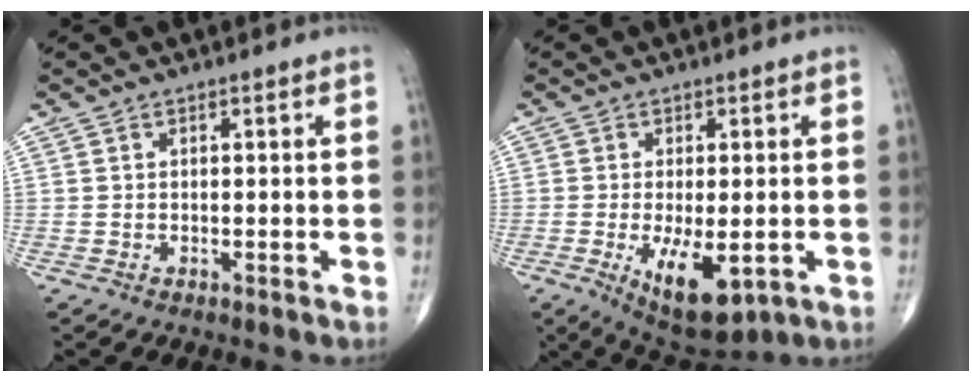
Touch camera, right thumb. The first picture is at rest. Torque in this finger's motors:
{"motor_torque": [-0.02, 0.86, 0.56, 0.29, 0.20]}